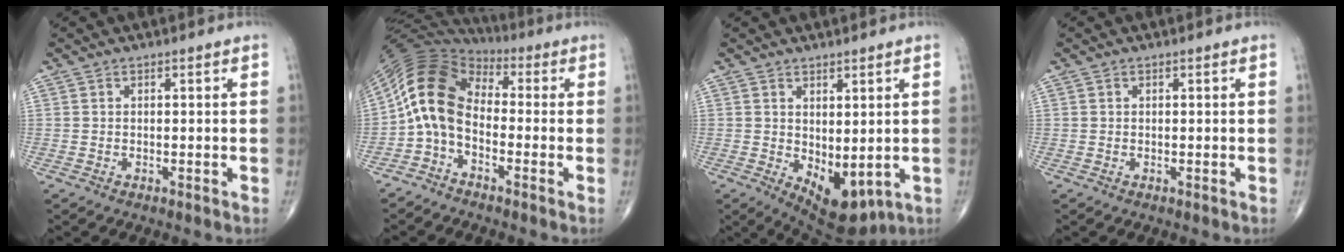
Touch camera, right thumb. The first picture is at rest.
{"total": 10.9, "force": [-1.7, 7.2, 8.0], "torque": [-0.142, 0.049, -0.049]}
{"total": 8.6, "force": [-0.9, 4.6, 7.2], "torque": [-0.084, -0.011, 0.010]}
{"total": 0.0}